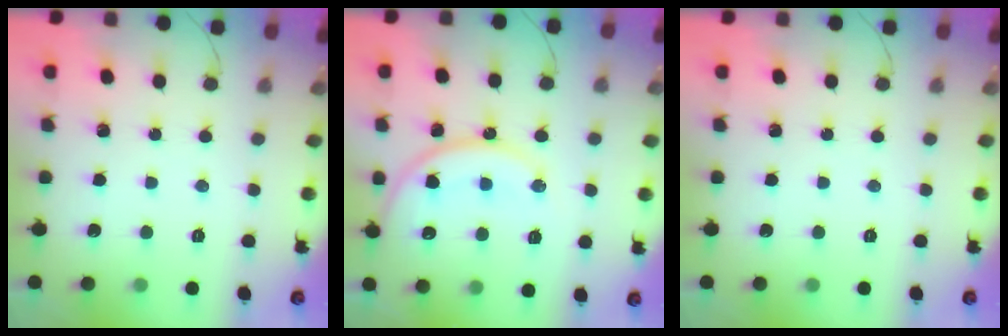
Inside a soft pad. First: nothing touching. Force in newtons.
{"total": 13.9, "press": 13.8, "slide": 0.8}
{"total": 0.0}